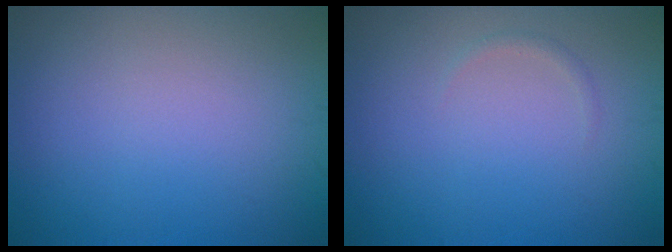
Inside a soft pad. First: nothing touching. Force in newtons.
{"total": 0.6, "press": 0.6, "slide": 0.0}